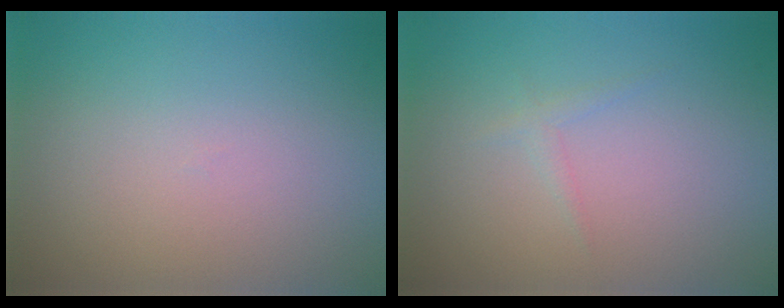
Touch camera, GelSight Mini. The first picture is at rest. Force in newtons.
{"total": 0.8, "press": 0.8, "slide": 0.1}